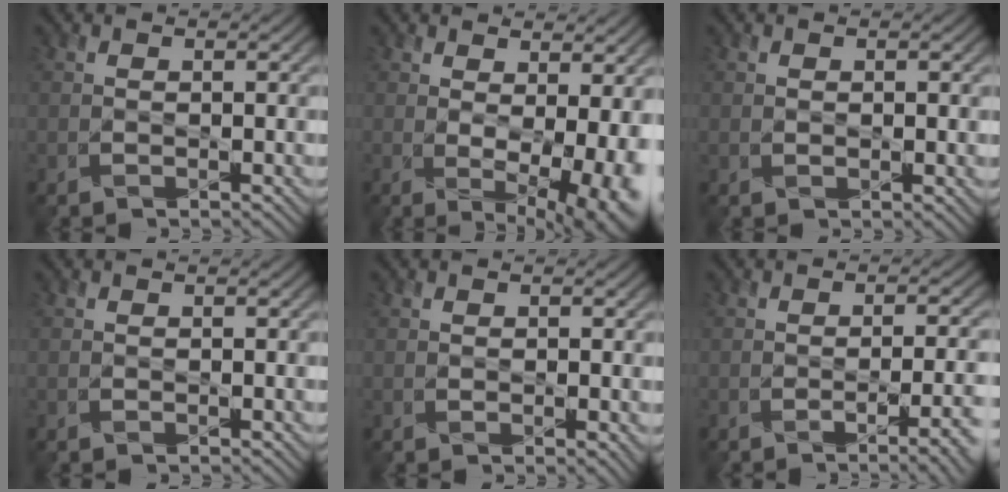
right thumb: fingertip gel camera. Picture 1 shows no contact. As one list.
[{"total": 9.7, "force": [-0.2, 4.3, 8.7], "torque": [-0.099, -0.014, 0.024]}, {"total": 1.1, "force": [0.2, 0.6, 0.9], "torque": [-0.014, -0.002, 0.010]}, {"total": 0.0}, {"total": 1.3, "force": [0.2, 0.4, 1.2], "torque": [-0.019, -0.004, 0.008]}, {"total": 6.2, "force": [-2.2, 1.9, 5.5], "torque": [-0.063, -0.010, -0.023]}]